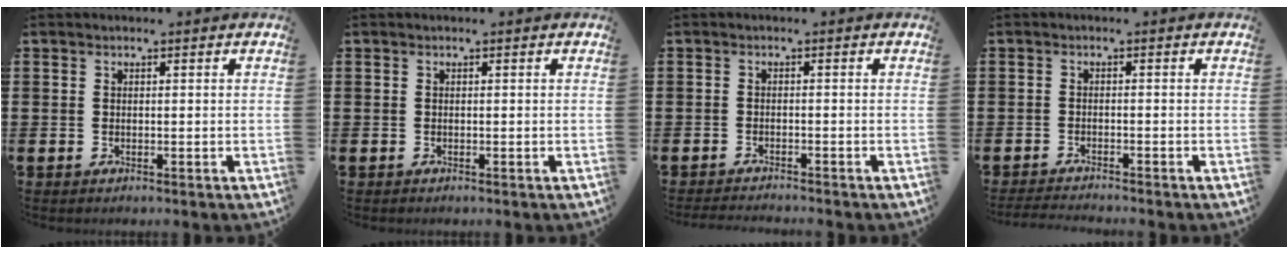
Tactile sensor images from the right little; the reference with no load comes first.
{"total": 0.0}
{"total": 1.2, "force": [-1.2, -0.1, 0.1], "torque": [-0.004, 0.000, -0.023]}
{"total": 1.4, "force": [-1.3, -0.1, 0.3], "torque": [-0.006, 0.002, -0.026]}